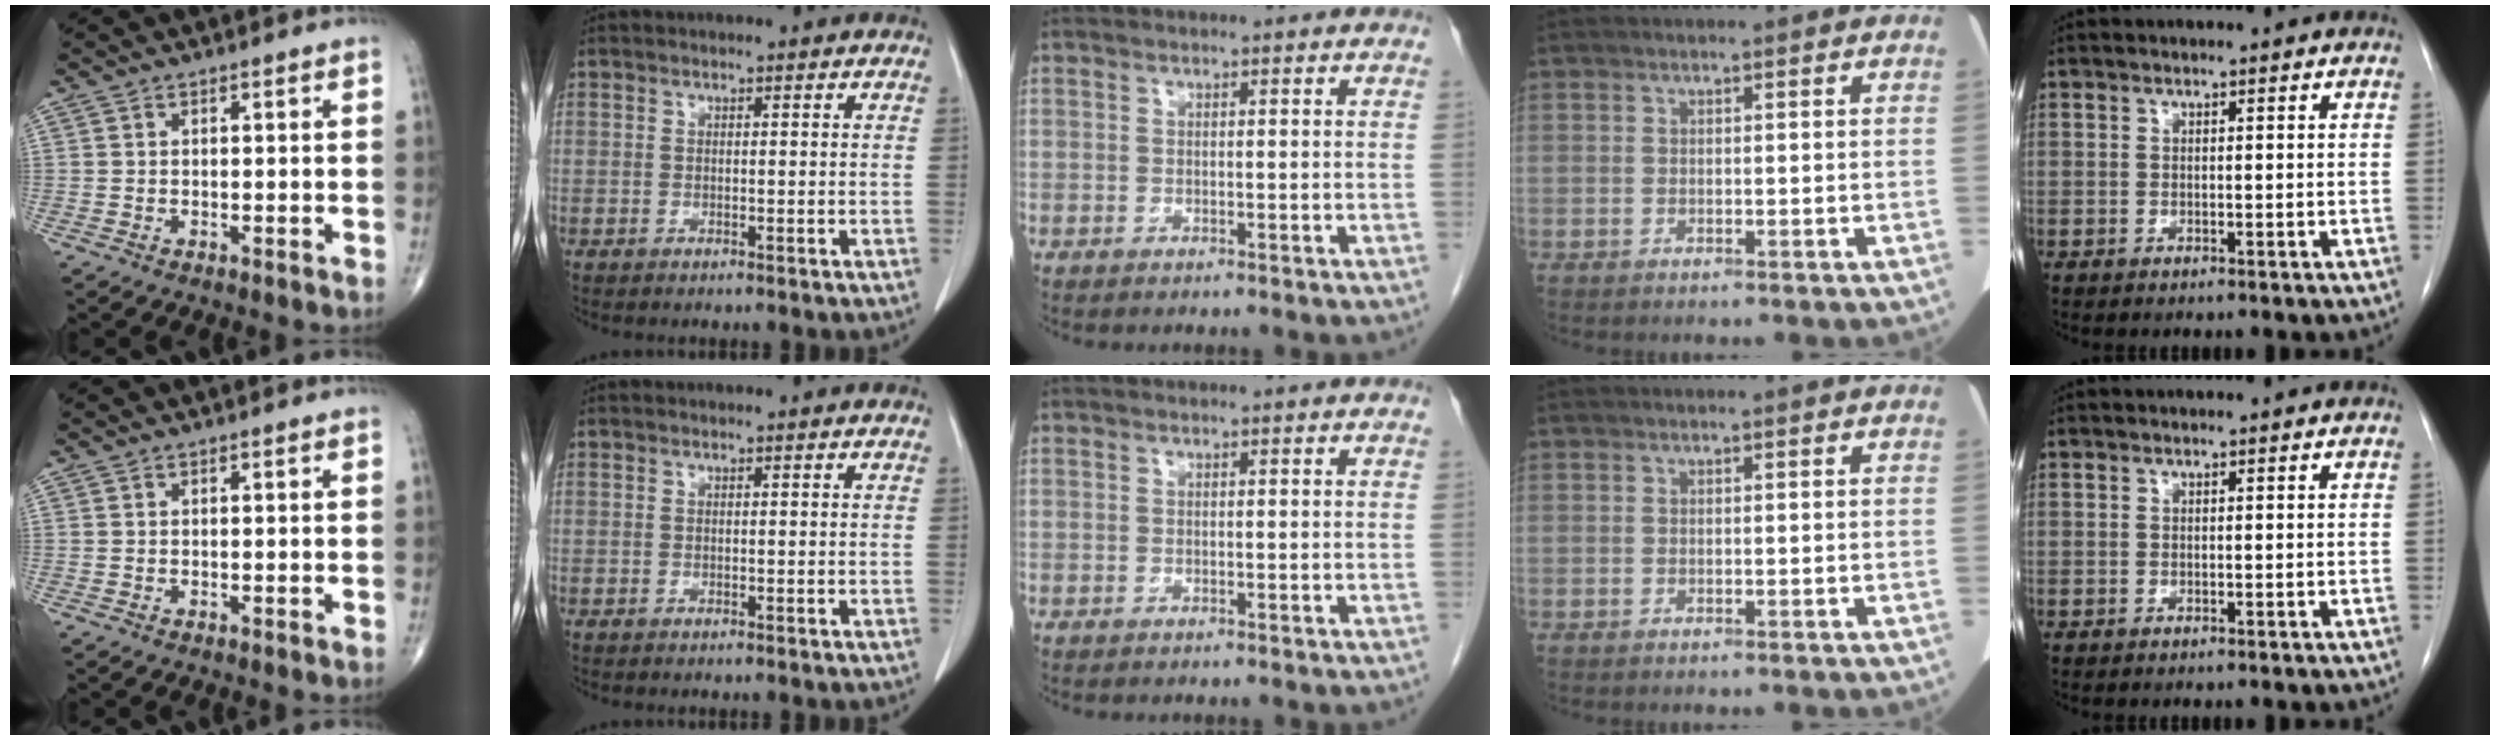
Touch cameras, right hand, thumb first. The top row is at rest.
{}